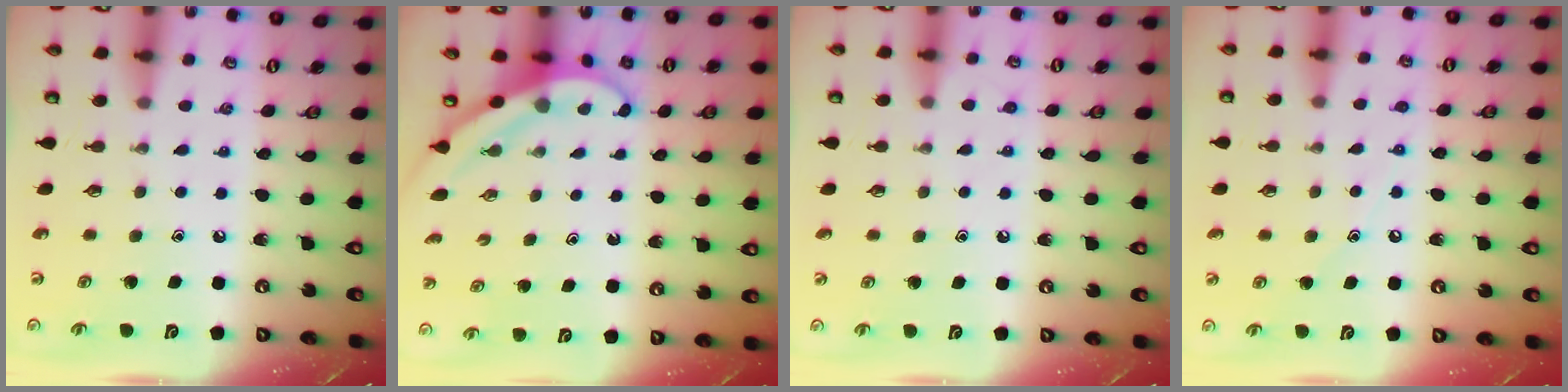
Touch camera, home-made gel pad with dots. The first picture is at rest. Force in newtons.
{"total": 3.0, "press": 3.0, "slide": 0.2}
{"total": 5.9, "press": 5.9, "slide": 0.8}
{"total": 5.6, "press": 5.6, "slide": 0.7}